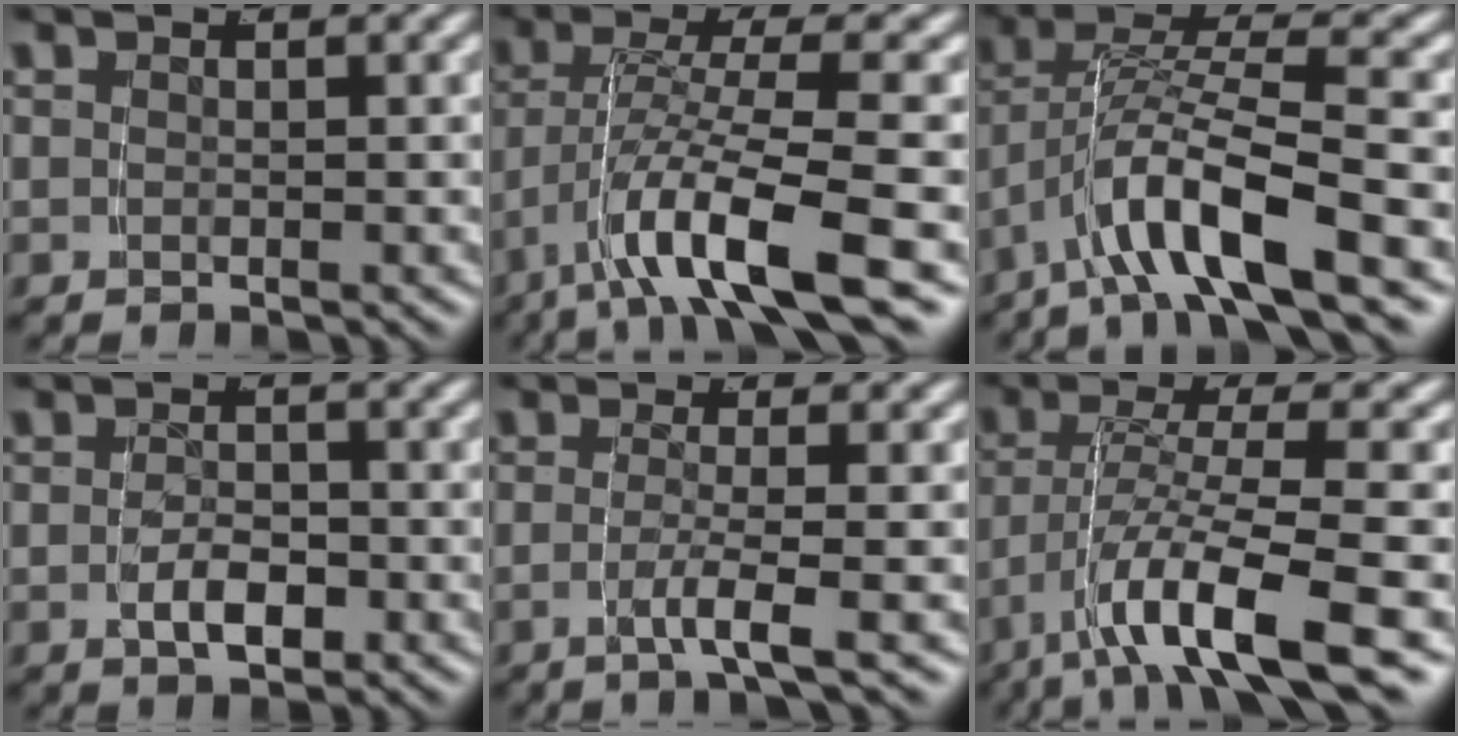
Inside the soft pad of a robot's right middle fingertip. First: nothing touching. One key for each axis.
{"total": 6.8, "fx": -3.3, "fy": 1.2, "fz": 5.8, "tx": -0.112, "ty": -0.020, "tz": -0.039}
{"total": 5.9, "fx": -1.6, "fy": 2.2, "fz": 5.3, "tx": -0.115, "ty": -0.006, "tz": -0.022}
{"total": 2.4, "fx": -1.2, "fy": 0.8, "fz": 1.9, "tx": -0.032, "ty": -0.008, "tz": -0.014}
{"total": 2.8, "fx": -1.3, "fy": -0.8, "fz": 2.4, "tx": -0.053, "ty": -0.015, "tz": -0.016}
{"total": 7.0, "fx": -3.6, "fy": 1.2, "fz": 5.8, "tx": -0.113, "ty": -0.022, "tz": -0.044}